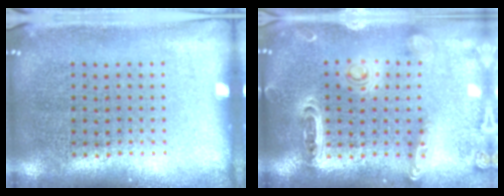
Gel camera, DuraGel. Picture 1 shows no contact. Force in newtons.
{"total": 1.3, "press": 1.3, "slide": 0.2}